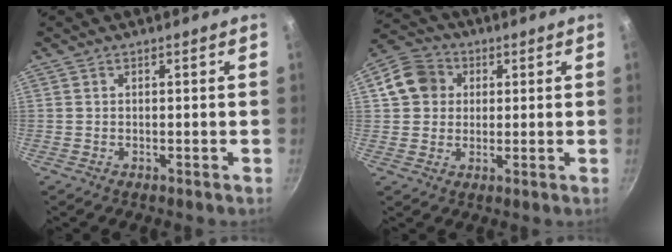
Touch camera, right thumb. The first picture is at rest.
{"total": 8.6, "force": [2.0, 7.6, 3.7], "torque": [-0.033, 0.012, 0.024]}